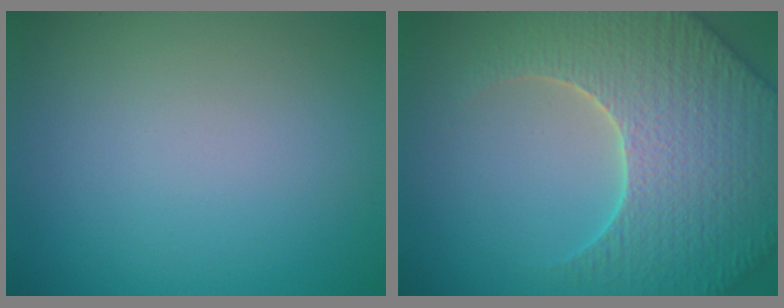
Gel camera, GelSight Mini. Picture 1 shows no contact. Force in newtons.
{"total": 7.7, "press": 7.4, "slide": 2.2}